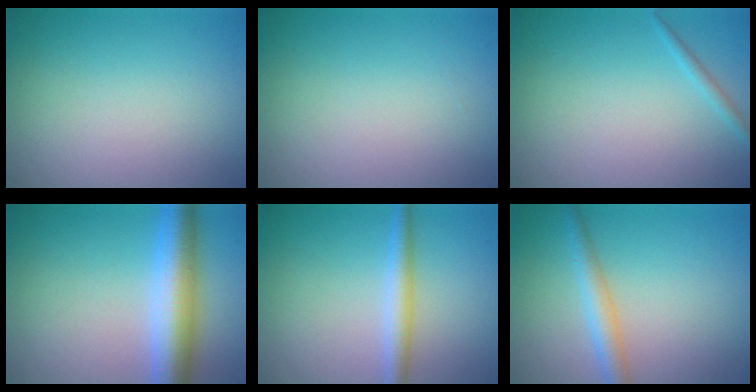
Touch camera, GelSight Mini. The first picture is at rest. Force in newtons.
{"total": 0.0}
{"total": 0.8, "press": 0.8, "slide": 0.0}
{"total": 6.4, "press": 6.4, "slide": 0.0}
{"total": 2.7, "press": 2.7, "slide": 0.0}
{"total": 2.7, "press": 2.7, "slide": 0.1}